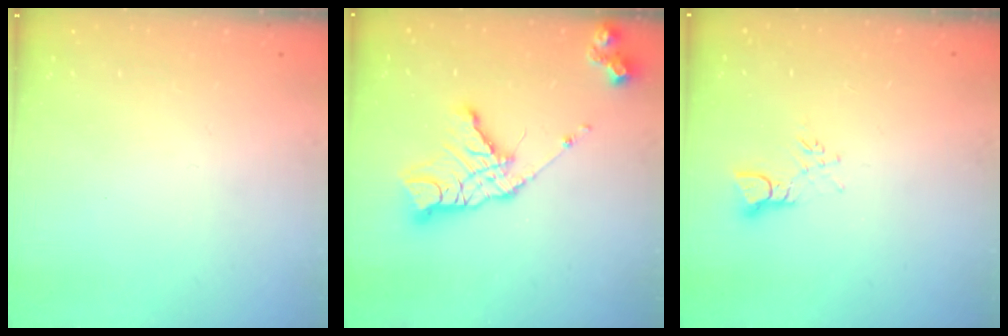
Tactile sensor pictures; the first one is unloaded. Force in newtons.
{"total": 15.5, "press": 15.4, "slide": 1.5}
{"total": 2.7, "press": 2.7, "slide": 0.4}